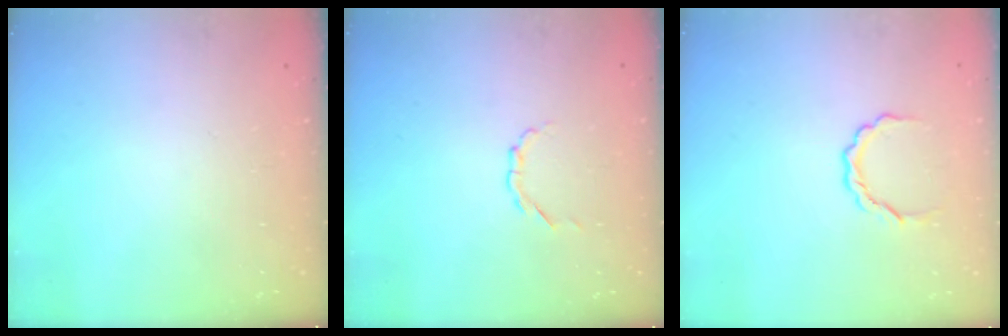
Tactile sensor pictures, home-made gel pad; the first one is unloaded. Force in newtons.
{"total": 2.1, "press": 2.1, "slide": 0.6}
{"total": 3.7, "press": 3.7, "slide": 0.2}